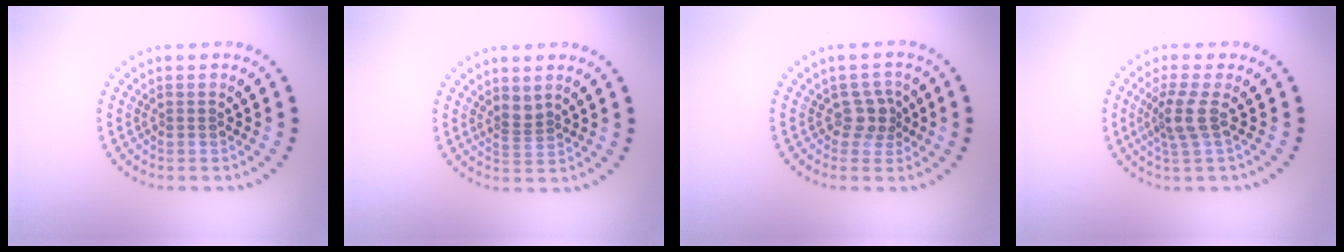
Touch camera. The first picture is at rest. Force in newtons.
{"total": 1.3, "press": 0.8, "slide": 1.0}
{"total": 2.1, "press": 1.6, "slide": 1.3}
{"total": 2.6, "press": 2.0, "slide": 1.6}